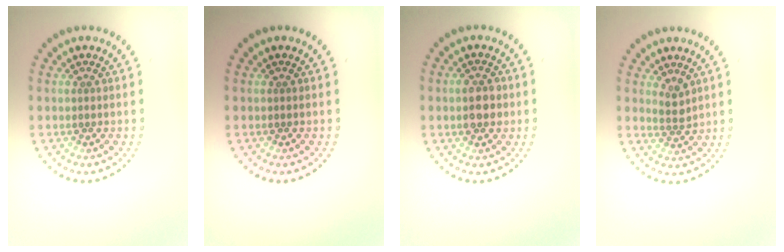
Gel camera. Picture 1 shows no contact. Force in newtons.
{"total": 0.0}
{"total": 2.9, "press": 2.9, "slide": 0.1}
{"total": 1.5, "press": 1.1, "slide": 1.0}